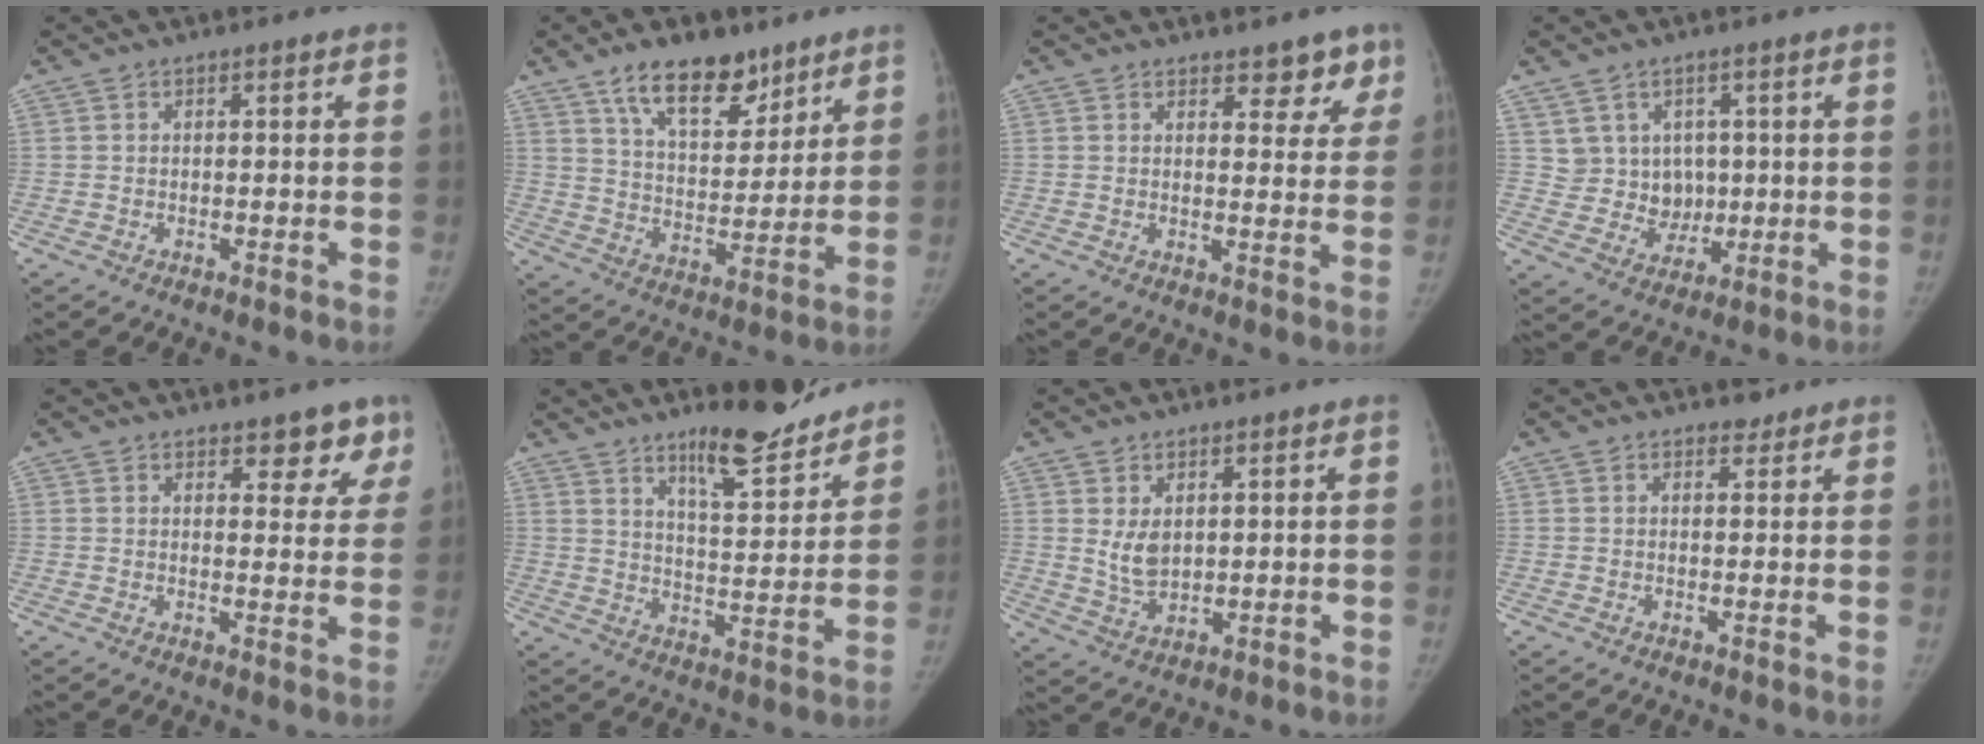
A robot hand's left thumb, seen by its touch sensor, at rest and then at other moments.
{"total": 14.2, "force": [9.5, 7.0, 7.9], "torque": [-0.087, -0.055, 0.162]}
{"total": 5.3, "force": [4.0, 2.8, 2.0], "torque": [0.016, -0.025, 0.048]}
{"total": 6.7, "force": [1.8, 6.3, 1.3], "torque": [0.021, -0.006, 0.039]}
{"total": 5.7, "force": [4.3, 2.9, 2.4], "torque": [0.013, -0.026, 0.050]}
{"total": 12.6, "force": [10.2, 3.0, 6.7], "torque": [-0.068, -0.076, 0.161]}
{"total": 4.9, "force": [1.4, 3.2, 3.4], "torque": [-0.047, -0.018, 0.038]}
{"total": 1.5, "force": [1.2, 0.9, 0.1], "torque": [0.011, -0.007, 0.012]}